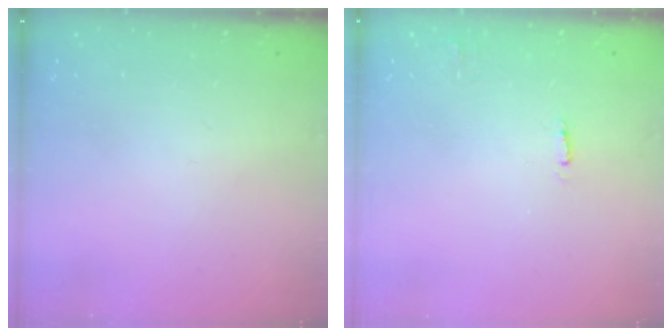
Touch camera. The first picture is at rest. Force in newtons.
{"total": 2.0, "press": 2.0, "slide": 0.1}